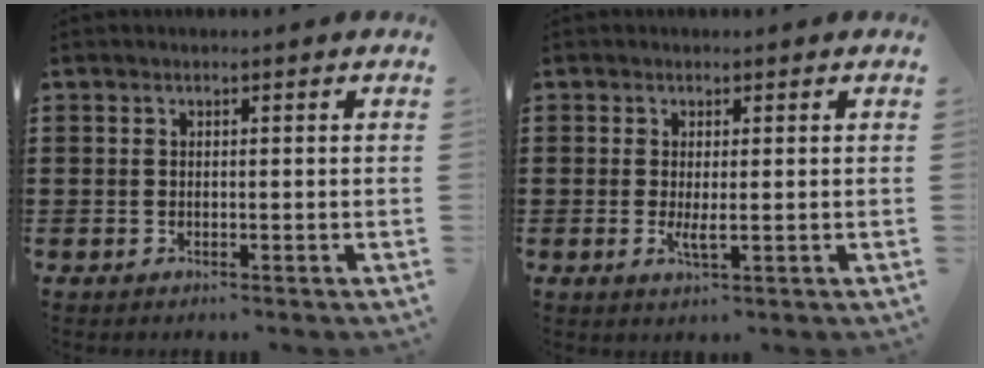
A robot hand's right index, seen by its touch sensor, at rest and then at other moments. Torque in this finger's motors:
{"motor_torque": [0.72, 1.42, -0.08, 0.00]}